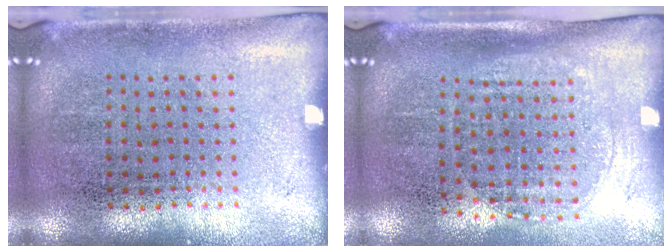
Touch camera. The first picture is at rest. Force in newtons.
{"total": 1.5, "press": 1.2, "slide": 0.8}